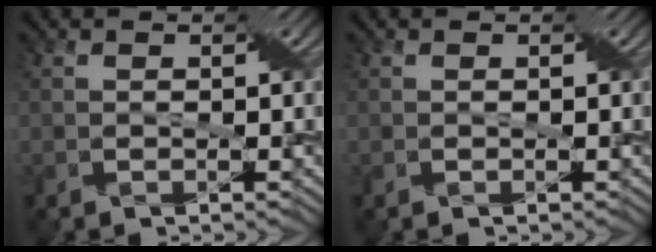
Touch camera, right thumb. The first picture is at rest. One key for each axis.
{"total": 0.0}